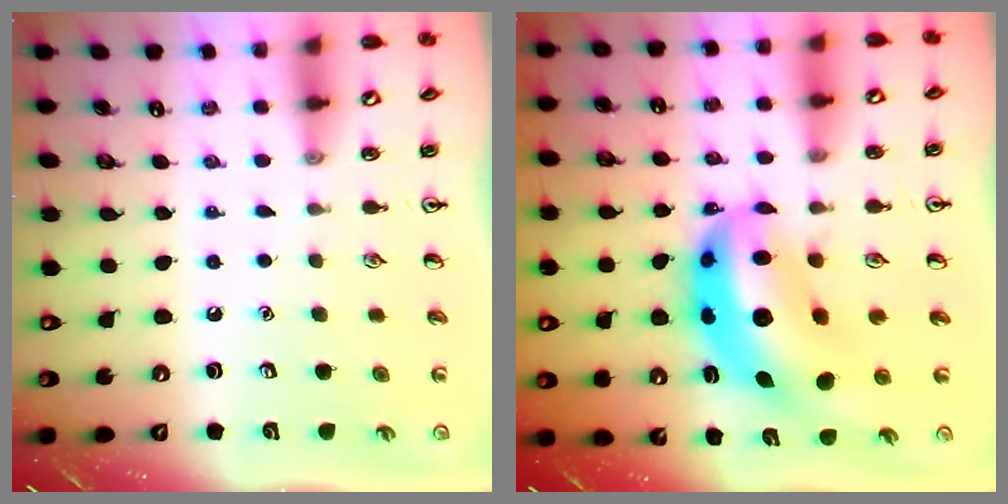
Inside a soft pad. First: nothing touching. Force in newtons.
{"total": 13.3, "press": 12.8, "slide": 3.7}